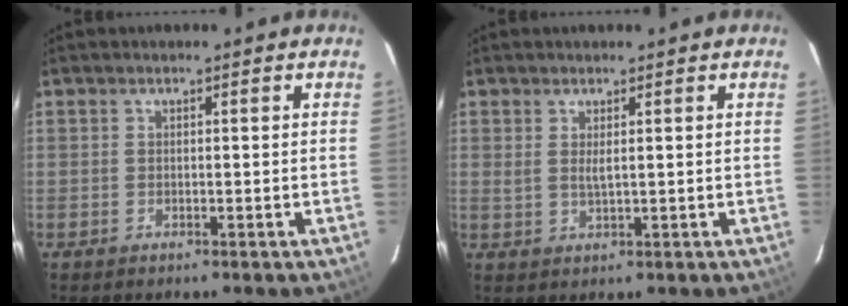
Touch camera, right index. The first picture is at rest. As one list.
[{"total": 1.8, "force": [0.6, 0.2, 1.7], "torque": [-0.031, -0.002, 0.011]}]